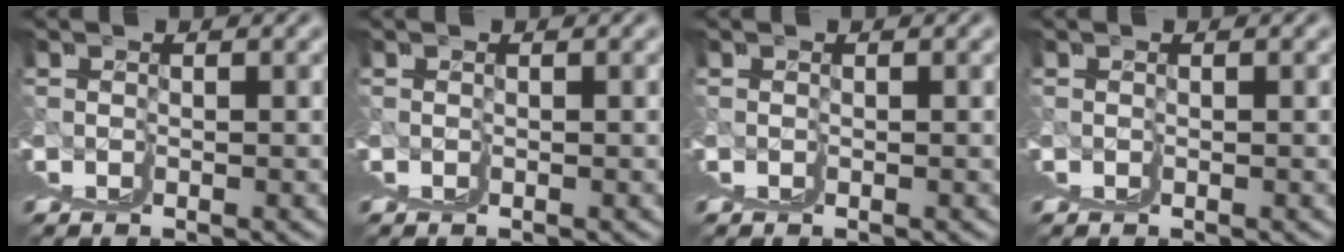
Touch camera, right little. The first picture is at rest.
{"total": 0.0}
{"total": 0.0}
{"total": 0.0}